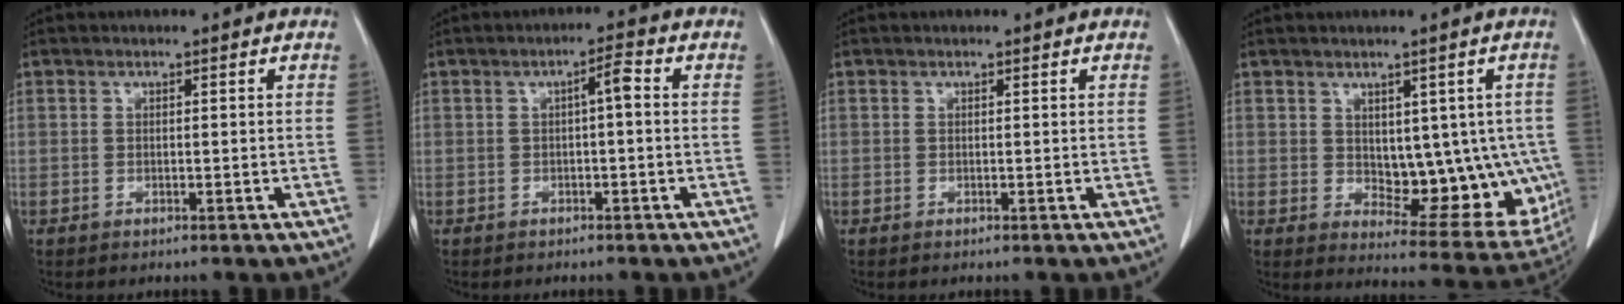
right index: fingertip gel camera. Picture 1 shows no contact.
{"total": 2.6, "force": [0.2, 0.3, 2.6], "torque": [-0.039, 0.007, 0.003]}
{"total": 0.0}
{"total": 12.7, "force": [0.3, 6.7, 10.7], "torque": [-0.119, -0.003, 0.027]}